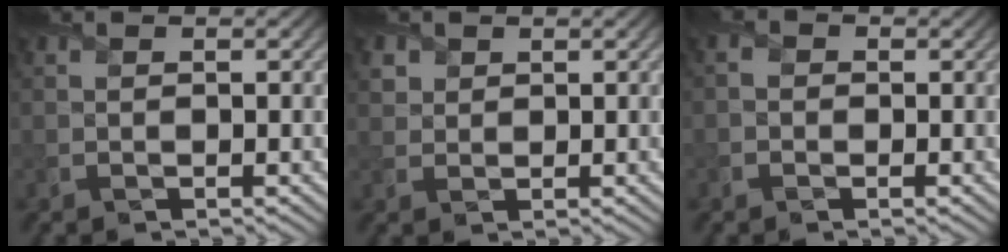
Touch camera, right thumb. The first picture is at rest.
{"total": 1.7, "force": [1.1, 1.3, 0.3], "torque": [-0.015, -0.004, 0.024]}
{"total": 1.5, "force": [-0.6, 1.2, 0.7], "torque": [-0.015, 0.003, -0.018]}